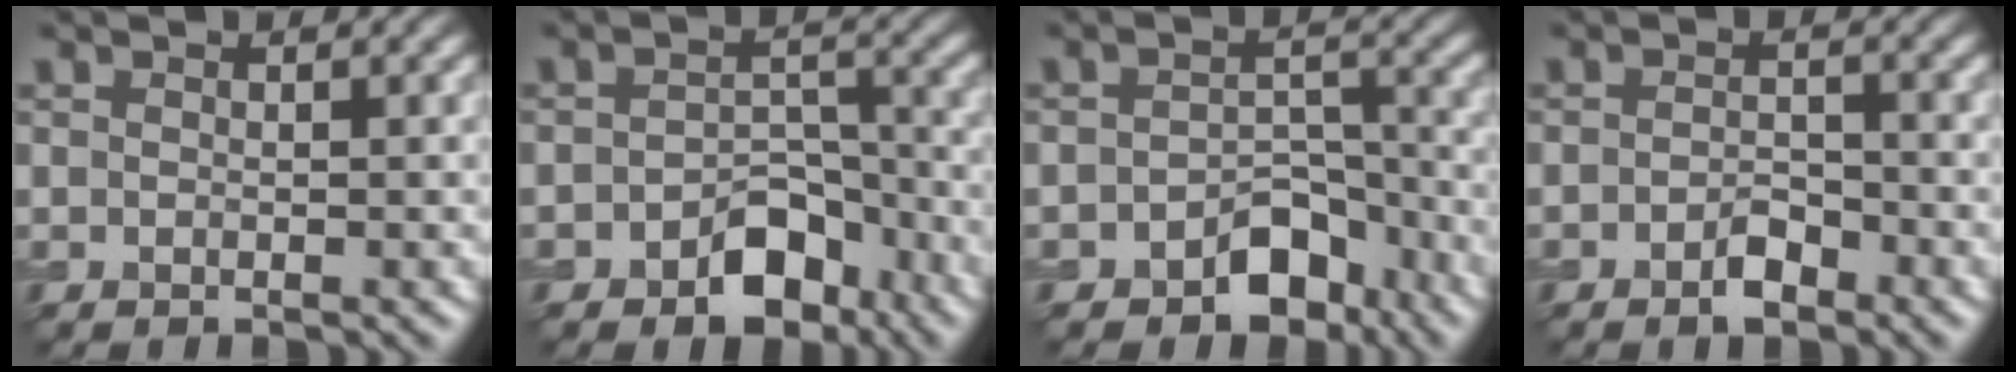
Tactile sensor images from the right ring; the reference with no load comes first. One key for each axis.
{"total": 4.5, "fx": -2.6, "fy": 2.7, "fz": 2.4, "tx": -0.027, "ty": 0.005, "tz": -0.042}
{"total": 4.3, "fx": -2.7, "fy": 2.6, "fz": 2.1, "tx": -0.019, "ty": 0.006, "tz": -0.044}
{"total": 2.1, "fx": -1.3, "fy": 0.8, "fz": 1.3, "tx": -0.021, "ty": 0.003, "tz": -0.025}